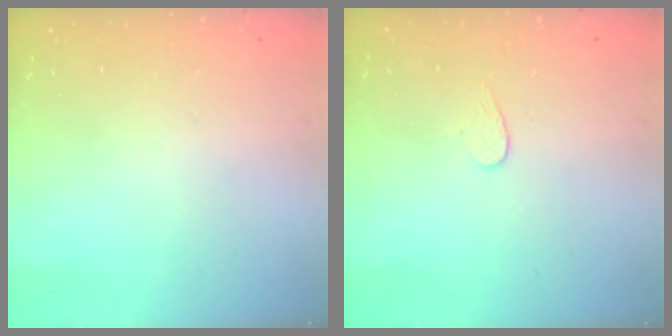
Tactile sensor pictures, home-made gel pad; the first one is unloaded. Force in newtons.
{"total": 3.8, "press": 3.8, "slide": 0.3}